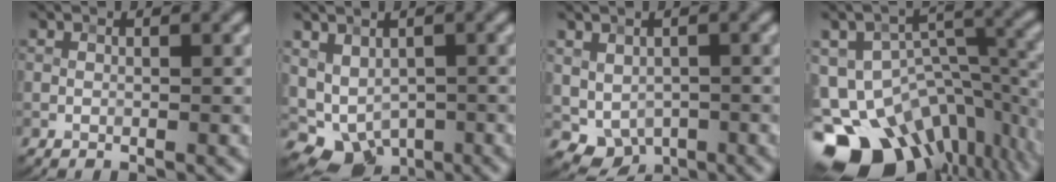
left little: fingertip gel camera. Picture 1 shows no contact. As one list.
[{"total": 4.5, "force": [-0.7, 3.5, 2.8], "torque": [-0.043, -0.012, 0.003]}, {"total": 3.4, "force": [-0.4, 2.8, 2.0], "torque": [-0.029, -0.016, 0.006]}, {"total": 14.6, "force": [-8.1, 9.2, 8.0], "torque": [-0.151, -0.009, -0.113]}]